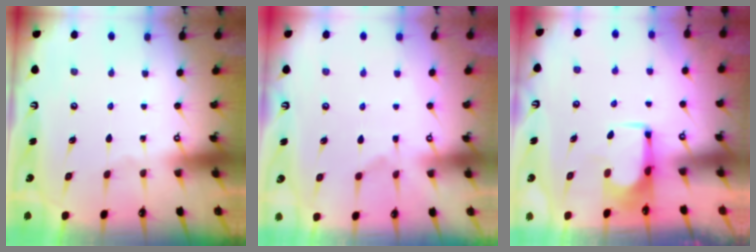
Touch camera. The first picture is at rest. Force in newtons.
{"total": 1.1, "press": 0.7, "slide": 0.9}
{"total": 0.0}